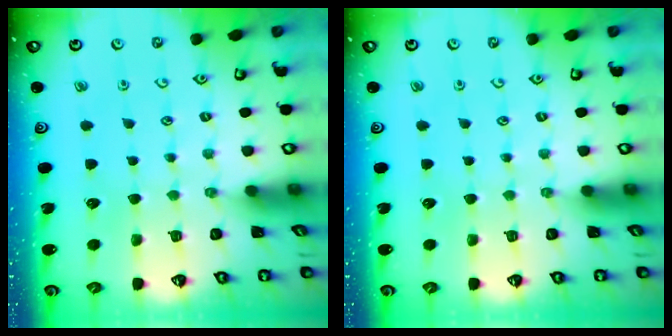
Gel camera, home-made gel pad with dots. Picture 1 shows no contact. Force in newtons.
{"total": 0.0}